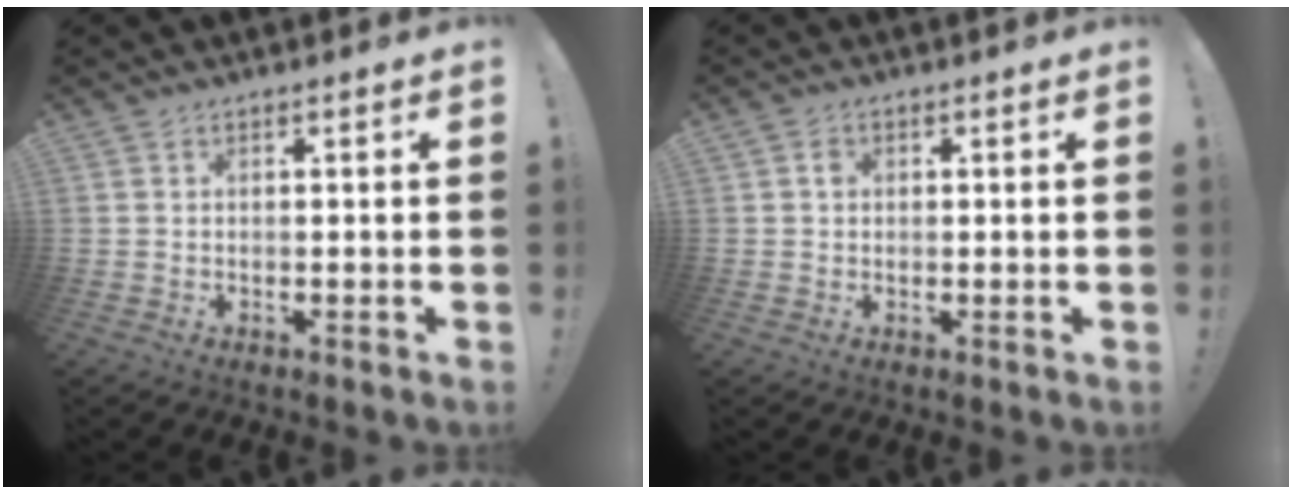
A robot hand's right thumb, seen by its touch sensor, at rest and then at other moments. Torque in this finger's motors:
{"motor_torque": [0.08, -0.05, 0.07, -0.17, 0.04]}